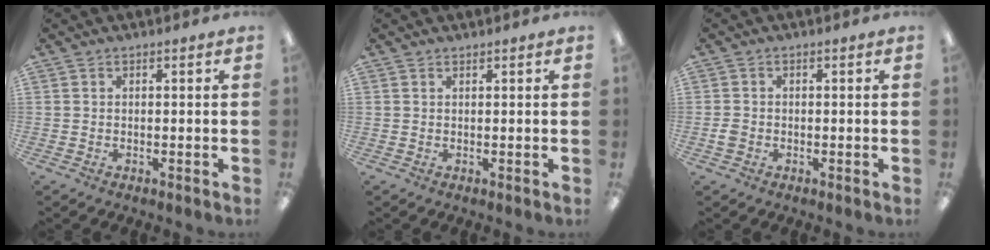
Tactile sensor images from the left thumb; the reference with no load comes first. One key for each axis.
{"total": 0.7, "fx": 0.7, "fy": 0.2, "fz": 0.0, "tx": -0.001, "ty": 0.000, "tz": 0.013}
{"total": 1.8, "fx": -0.4, "fy": 1.5, "fz": 0.9, "tx": -0.015, "ty": 0.003, "tz": -0.008}